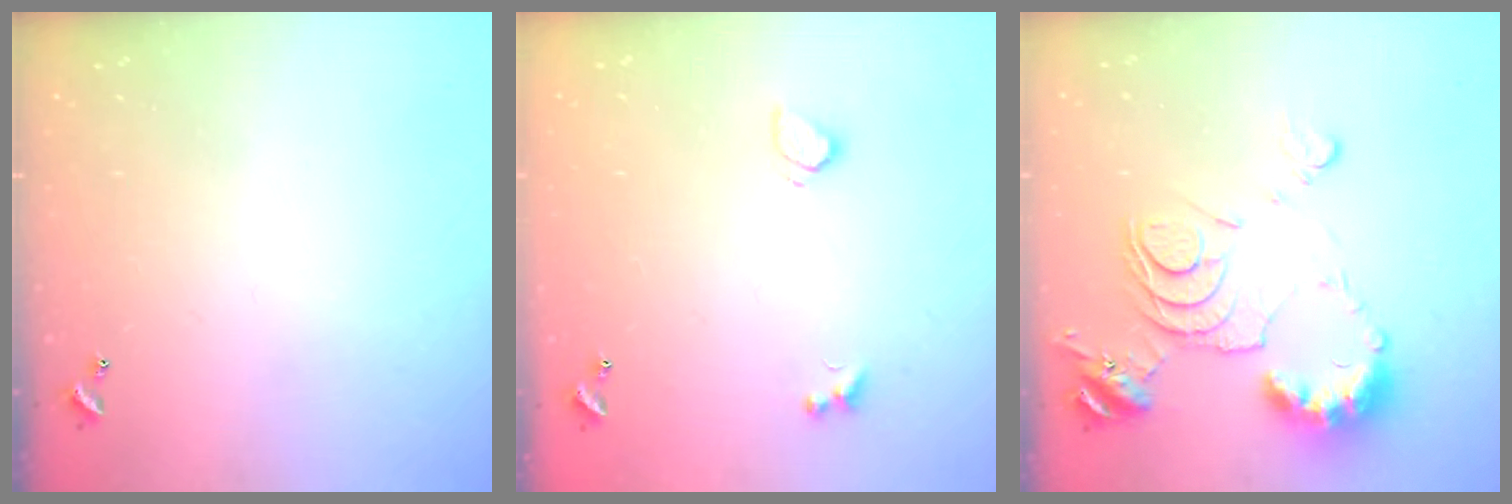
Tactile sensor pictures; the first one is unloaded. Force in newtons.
{"total": 2.7, "press": 2.5, "slide": 1.1}
{"total": 11.9, "press": 11.8, "slide": 1.4}